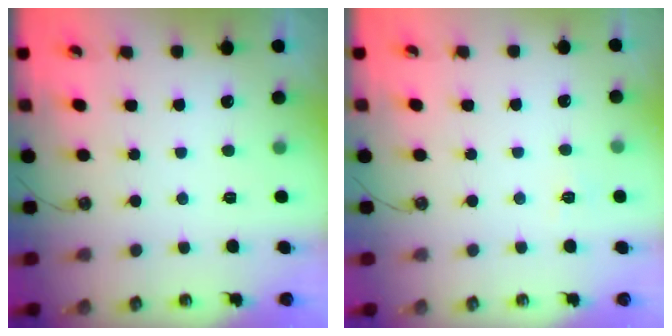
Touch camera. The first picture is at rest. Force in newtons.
{"total": 3.9, "press": 3.8, "slide": 0.5}